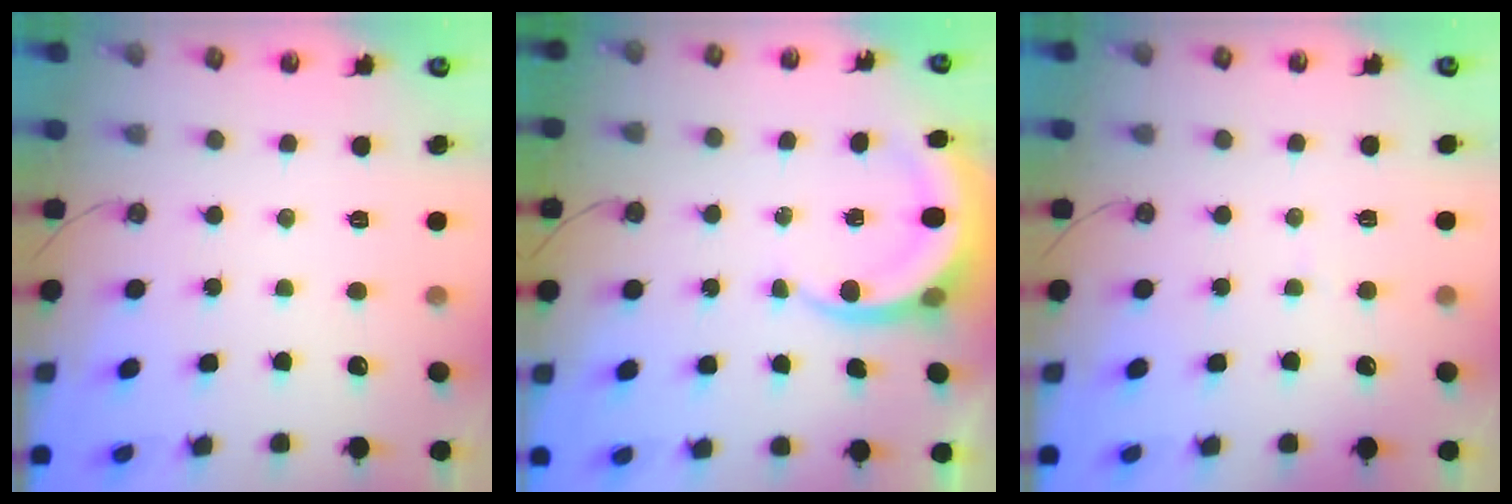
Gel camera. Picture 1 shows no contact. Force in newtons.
{"total": 5.8, "press": 5.8, "slide": 0.6}
{"total": 3.6, "press": 3.5, "slide": 0.3}